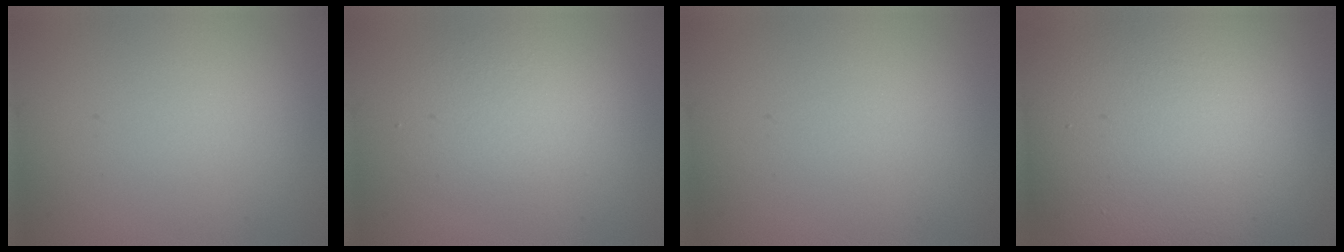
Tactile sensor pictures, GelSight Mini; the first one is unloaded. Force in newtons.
{"total": 2.8, "press": 2.8, "slide": 0.1}
{"total": 0.0}
{"total": 16.8, "press": 16.8, "slide": 0.8}